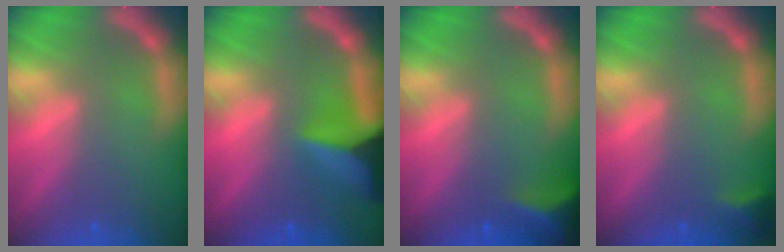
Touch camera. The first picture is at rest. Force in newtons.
{"total": 9.4}
{"total": 5.4}
{"total": 1.9}